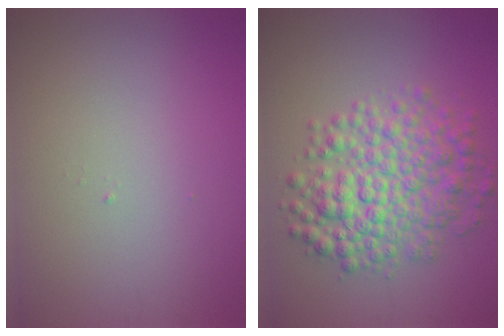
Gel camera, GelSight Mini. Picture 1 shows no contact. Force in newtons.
{"total": 6.7, "press": 6.7, "slide": 0.1}